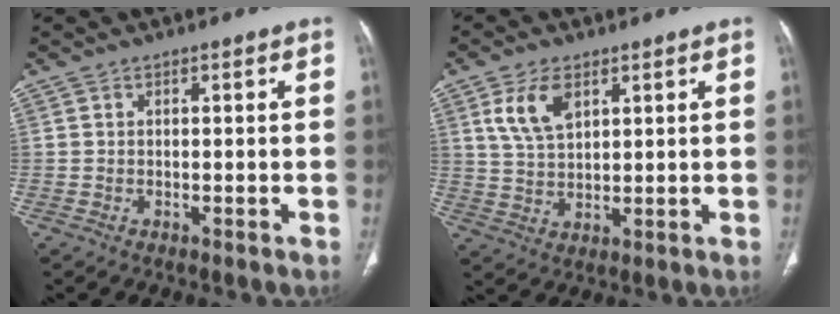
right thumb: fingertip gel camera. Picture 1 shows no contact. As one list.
[{"total": 7.5, "force": [3.4, 4.1, 5.2], "torque": [-0.093, -0.012, 0.072]}]